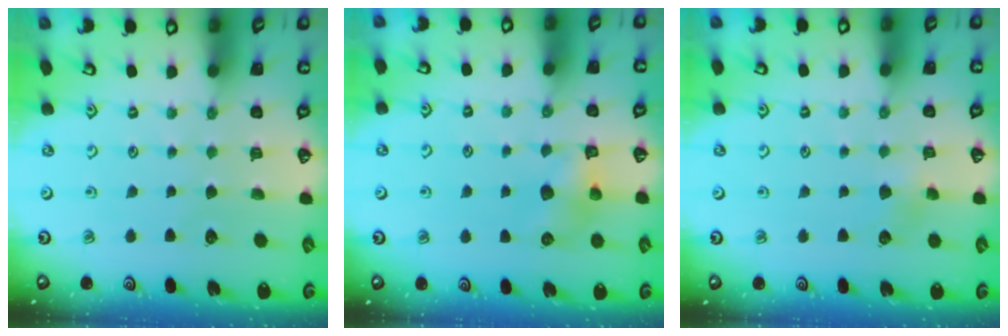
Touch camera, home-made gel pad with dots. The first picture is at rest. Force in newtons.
{"total": 6.6, "press": 6.6, "slide": 0.6}
{"total": 2.4, "press": 2.4, "slide": 0.4}